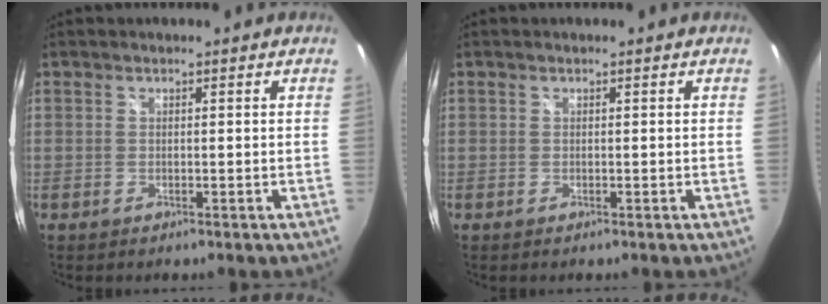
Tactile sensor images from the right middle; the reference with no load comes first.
{"total": 0.0}